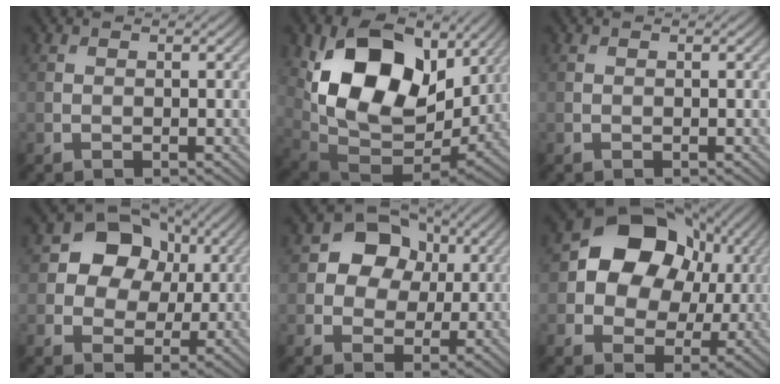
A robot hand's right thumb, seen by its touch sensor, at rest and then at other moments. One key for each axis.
{"total": 16.9, "fx": 4.9, "fy": 11.0, "fz": 11.8, "tx": -0.231, "ty": -0.004, "tz": 0.103}
{"total": 0.0}
{"total": 9.4, "fx": 2.5, "fy": 7.7, "fz": 4.7, "tx": -0.088, "ty": 0.020, "tz": 0.021}
{"total": 8.3, "fx": 2.0, "fy": 6.9, "fz": 4.1, "tx": -0.082, "ty": 0.022, "tz": 0.013}
{"total": 12.9, "fx": 3.1, "fy": 10.1, "fz": 7.4, "tx": -0.129, "ty": 0.005, "tz": 0.040}